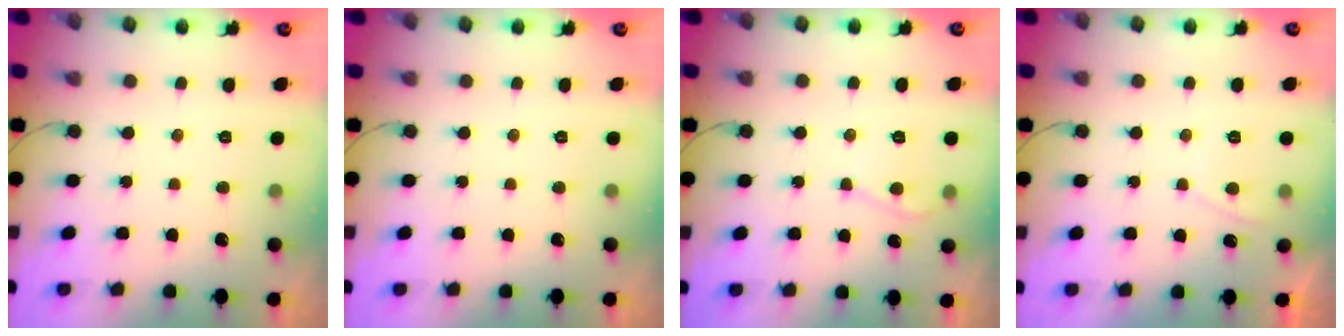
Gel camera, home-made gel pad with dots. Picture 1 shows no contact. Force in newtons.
{"total": 0.0}
{"total": 4.4, "press": 4.4, "slide": 0.4}
{"total": 1.6, "press": 1.5, "slide": 0.6}